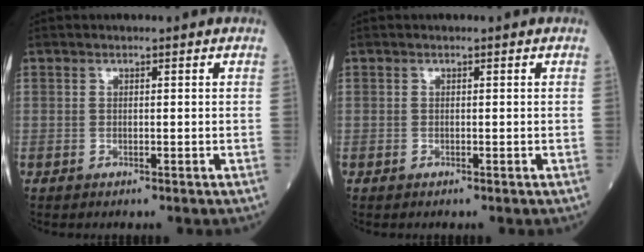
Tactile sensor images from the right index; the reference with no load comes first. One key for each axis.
{"total": 0.0}